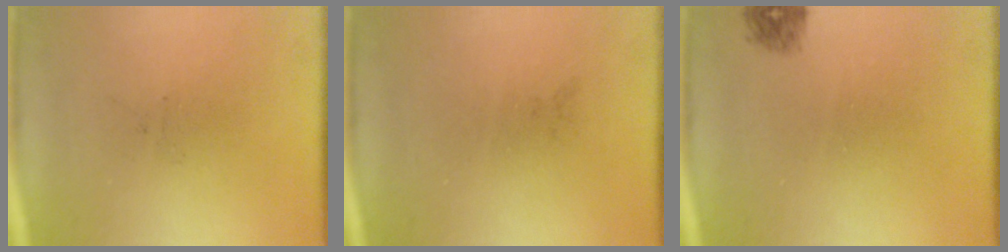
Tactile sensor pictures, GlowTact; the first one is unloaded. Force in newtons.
{"total": 0.0}
{"total": 1.1}